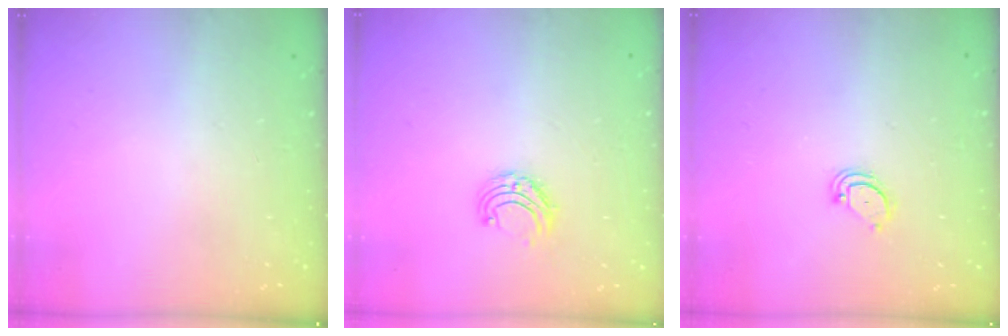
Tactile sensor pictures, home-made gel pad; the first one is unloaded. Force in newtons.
{"total": 6.3, "press": 6.3, "slide": 0.5}
{"total": 2.4, "press": 2.4, "slide": 0.2}